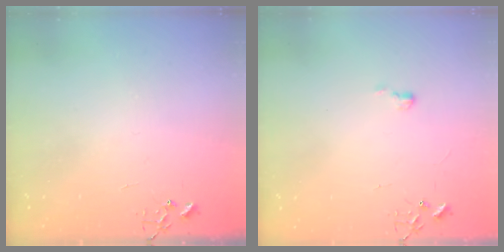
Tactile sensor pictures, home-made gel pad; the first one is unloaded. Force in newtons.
{"total": 4.5, "press": 4.5, "slide": 0.4}